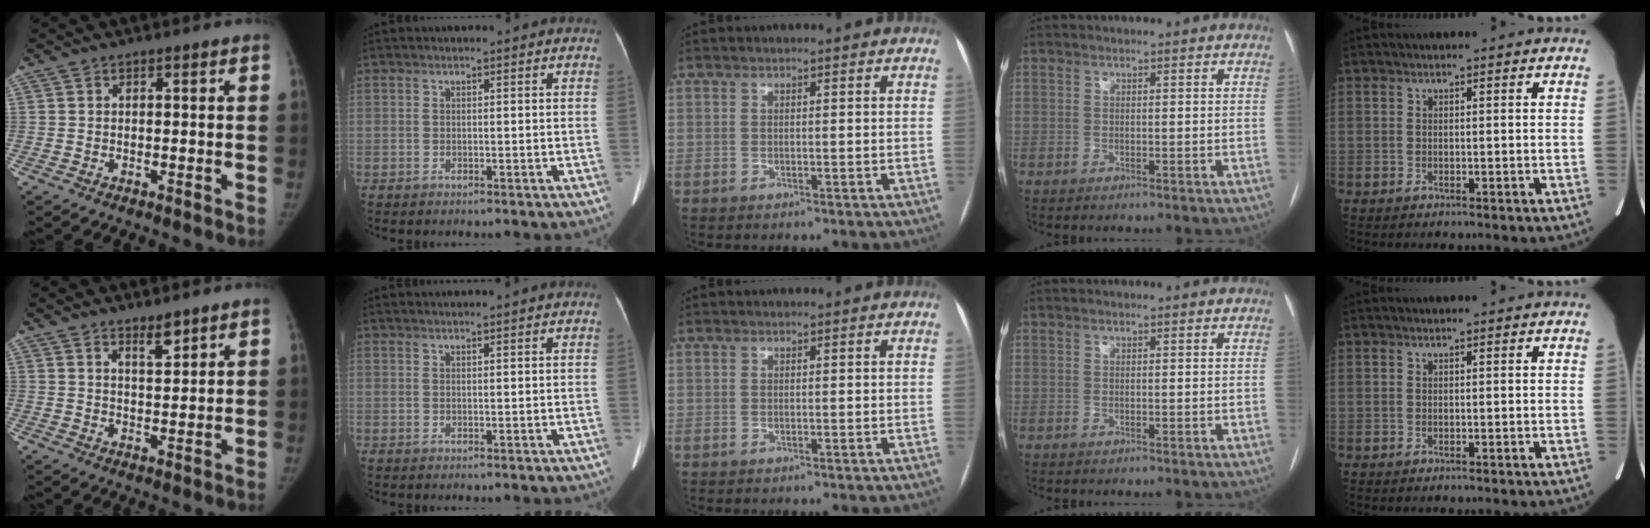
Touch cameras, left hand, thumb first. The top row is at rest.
{"thumb": {"total": 3.2, "force": [2.6, 0.7, 1.8], "torque": [-0.023, -0.025, 0.046]}, "index": {"total": 2.8, "force": [2.6, -0.4, 0.9], "torque": [-0.010, 0.025, 0.039]}}